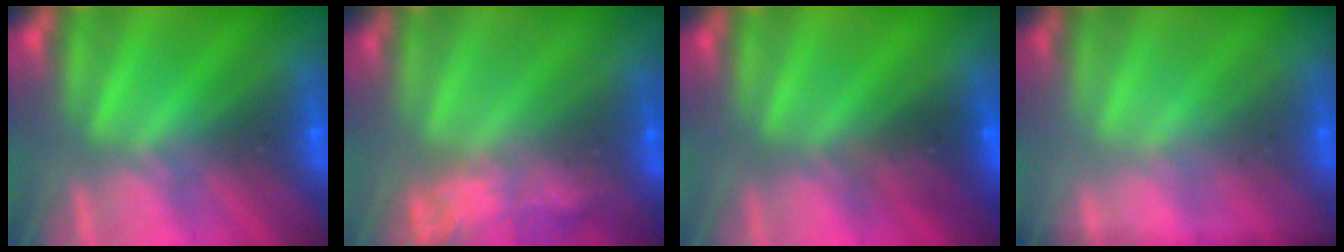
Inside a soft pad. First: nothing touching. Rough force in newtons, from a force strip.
{"total": 7.2}
{"total": 9.4}
{"total": 1.7}